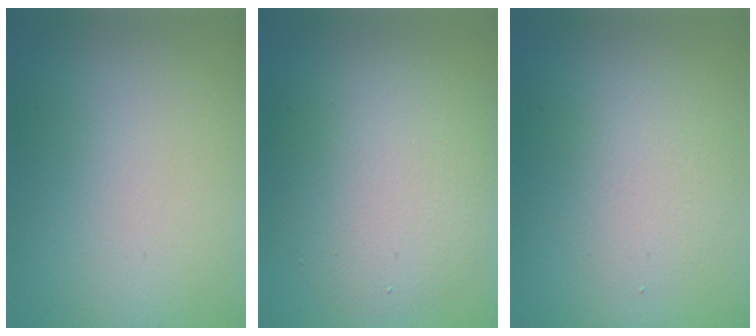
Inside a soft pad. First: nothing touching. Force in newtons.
{"total": 5.4, "press": 5.4, "slide": 0.3}
{"total": 2.4, "press": 2.4, "slide": 0.1}